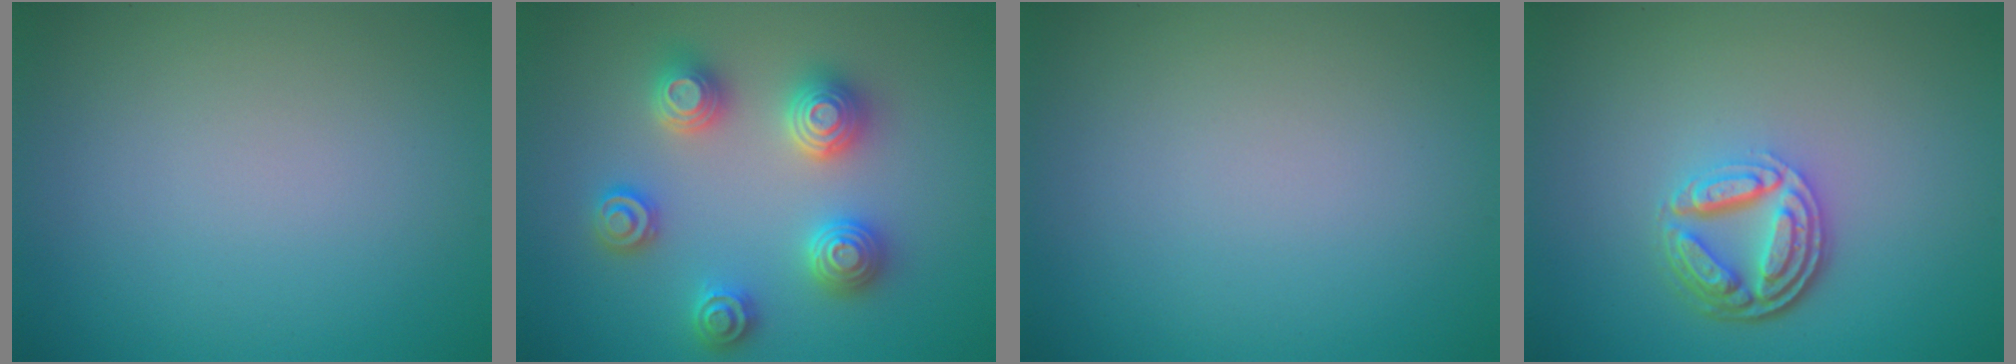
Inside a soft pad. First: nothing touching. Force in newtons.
{"total": 4.8, "press": 4.8, "slide": 0.6}
{"total": 0.0}
{"total": 4.6, "press": 3.5, "slide": 3.0}